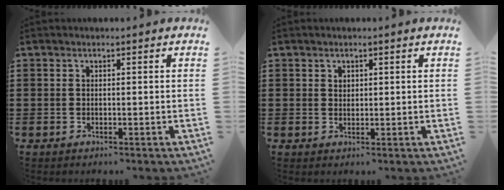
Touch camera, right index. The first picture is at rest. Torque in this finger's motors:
{"motor_torque": [0.04, -0.04, 0.03, 0.02]}